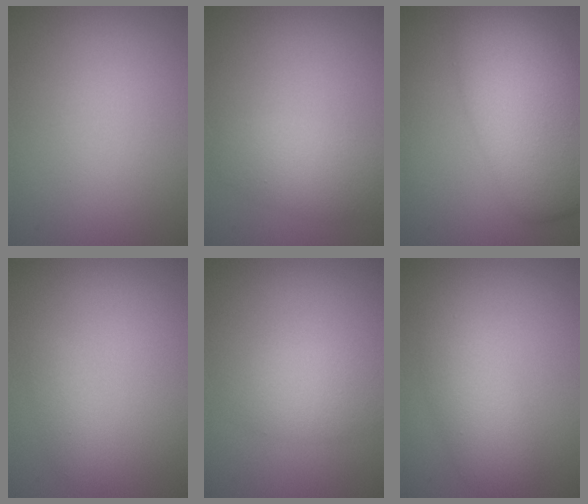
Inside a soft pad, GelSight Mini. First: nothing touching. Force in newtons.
{"total": 2.9, "press": 2.9, "slide": 0.0}
{"total": 10.8, "press": 10.8, "slide": 0.4}
{"total": 1.3, "press": 1.3, "slide": 0.0}
{"total": 2.6, "press": 2.6, "slide": 0.1}
{"total": 3.9, "press": 3.9, "slide": 0.1}